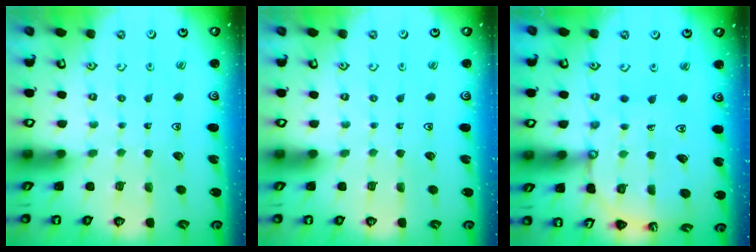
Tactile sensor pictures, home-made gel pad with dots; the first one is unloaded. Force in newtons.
{"total": 0.0}
{"total": 13.2, "press": 13.1, "slide": 1.7}